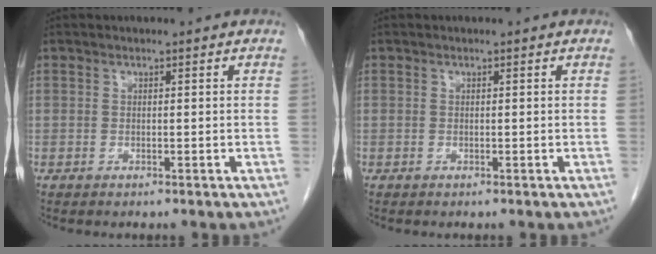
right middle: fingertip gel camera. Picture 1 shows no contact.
{"total": 0.0}